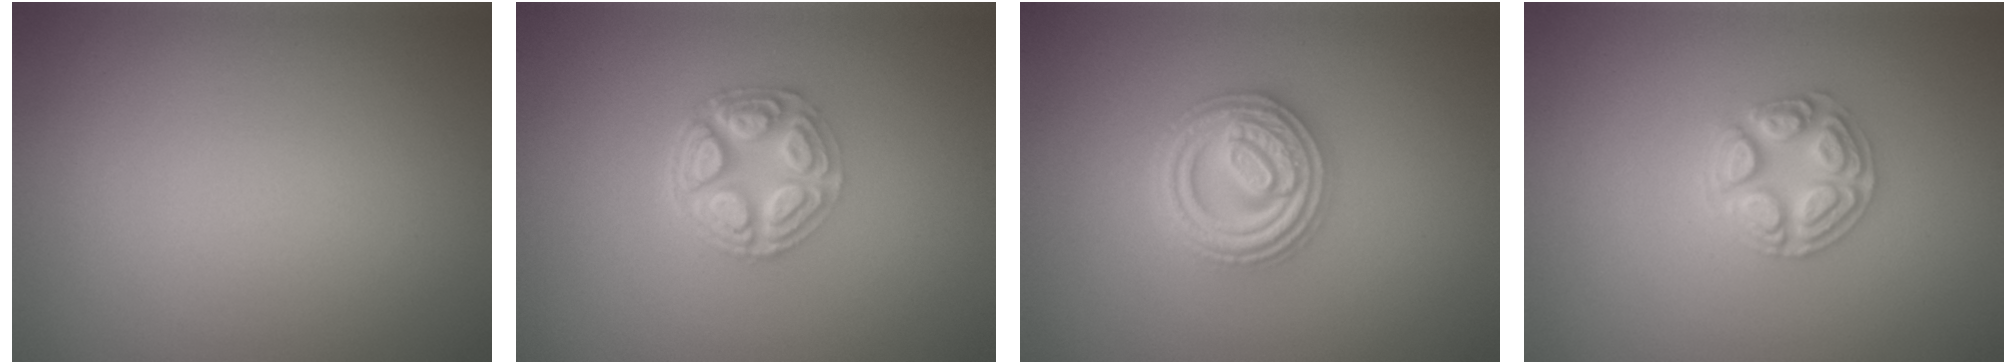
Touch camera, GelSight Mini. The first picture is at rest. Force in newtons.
{"total": 4.7, "press": 3.7, "slide": 2.8}
{"total": 5.0, "press": 4.9, "slide": 0.6}
{"total": 2.8, "press": 2.7, "slide": 0.9}